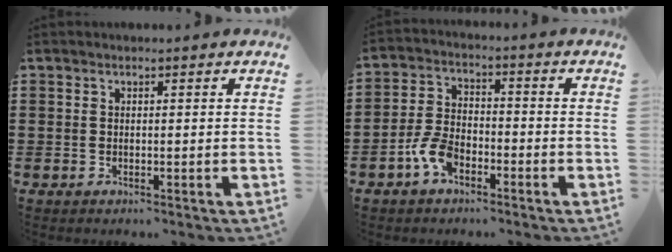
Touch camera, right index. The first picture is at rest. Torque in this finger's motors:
{"motor_torque": [0.69, 0.69, 0.29, 0.05]}